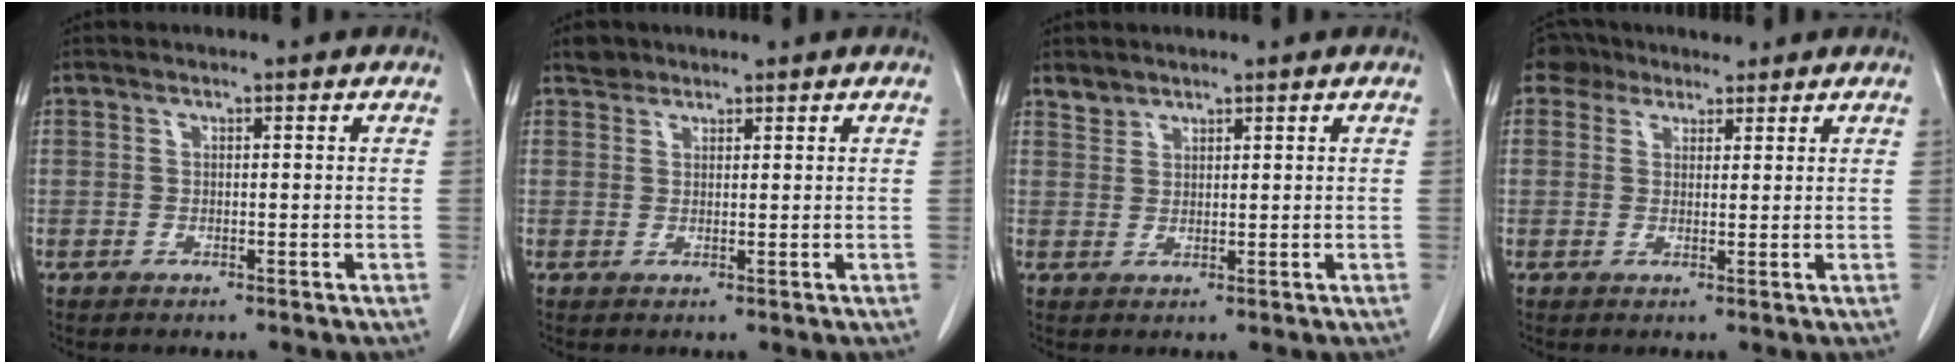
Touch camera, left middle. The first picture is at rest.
{"total": 1.7, "force": [1.4, 1.0, -0.1], "torque": [0.003, 0.007, 0.022]}
{"total": 1.8, "force": [1.6, 0.7, -0.1], "torque": [0.004, 0.004, 0.031]}
{"total": 3.9, "force": [3.1, 2.4, 0.2], "torque": [-0.005, 0.026, 0.052]}